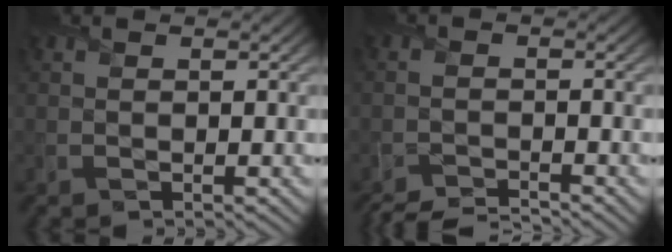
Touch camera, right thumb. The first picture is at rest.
{"total": 4.3, "force": [-4.0, 0.4, 1.4], "torque": [-0.029, -0.008, -0.080]}